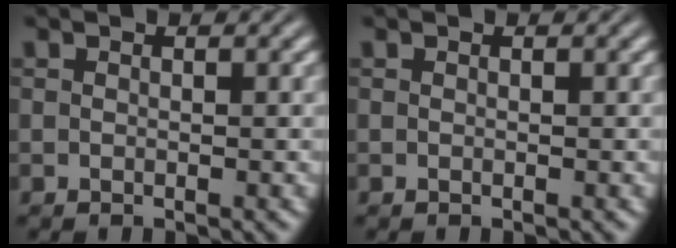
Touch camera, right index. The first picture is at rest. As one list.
[{"total": 0.0}]